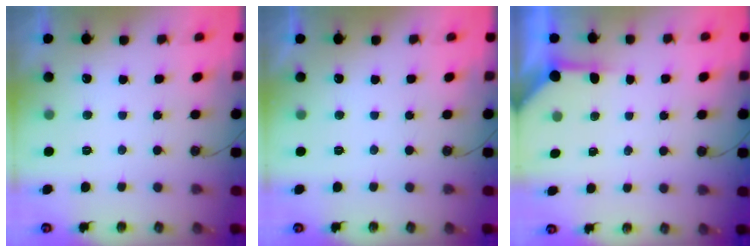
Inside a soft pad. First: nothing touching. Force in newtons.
{"total": 0.0}
{"total": 4.0, "press": 4.0, "slide": 0.5}